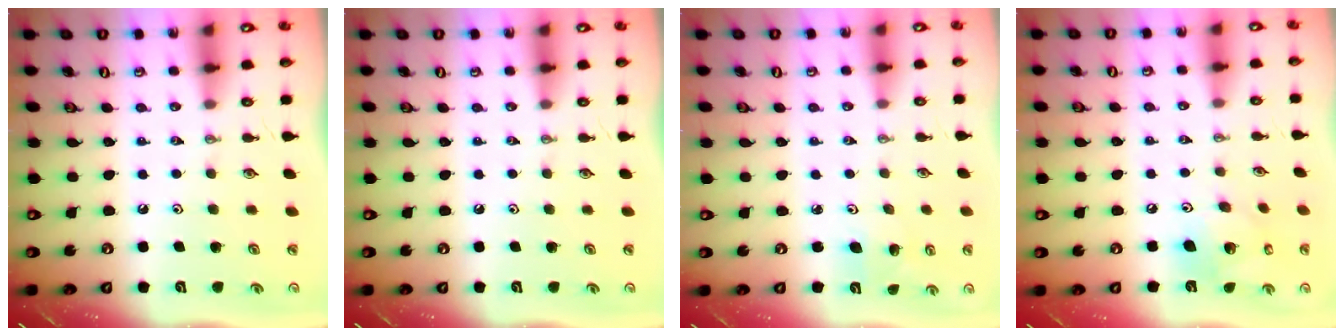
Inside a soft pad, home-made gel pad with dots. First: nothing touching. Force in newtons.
{"total": 0.0}
{"total": 3.3, "press": 3.0, "slide": 1.4}
{"total": 13.1, "press": 12.8, "slide": 2.4}